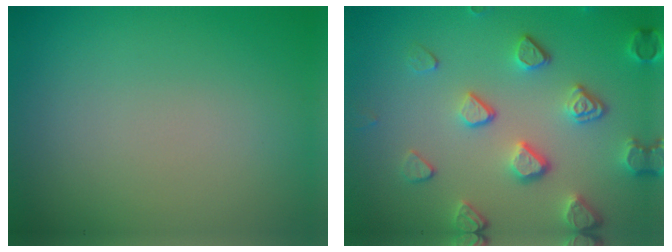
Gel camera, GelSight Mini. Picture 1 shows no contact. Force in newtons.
{"total": 4.1, "press": 3.6, "slide": 2.0}